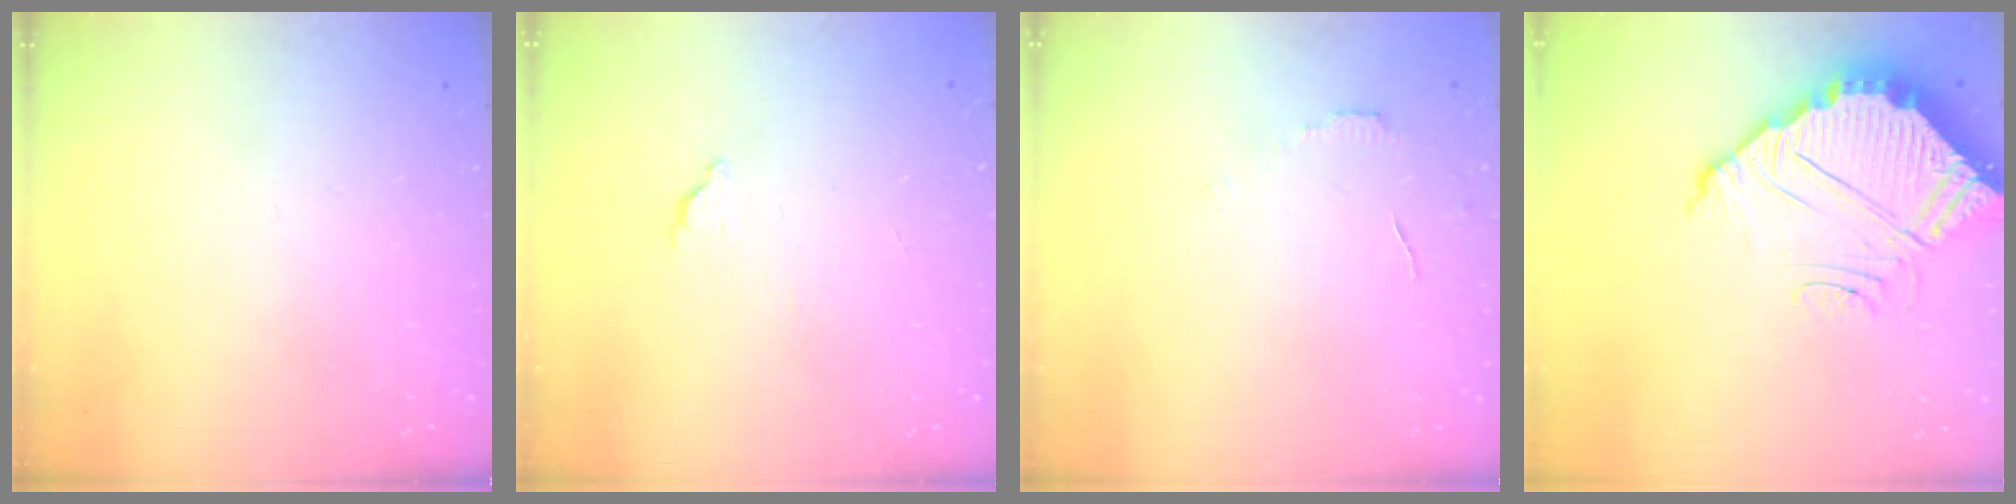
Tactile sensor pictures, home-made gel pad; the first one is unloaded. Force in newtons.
{"total": 2.0, "press": 2.0, "slide": 0.1}
{"total": 2.9, "press": 2.9, "slide": 0.2}
{"total": 8.2, "press": 8.2, "slide": 0.4}